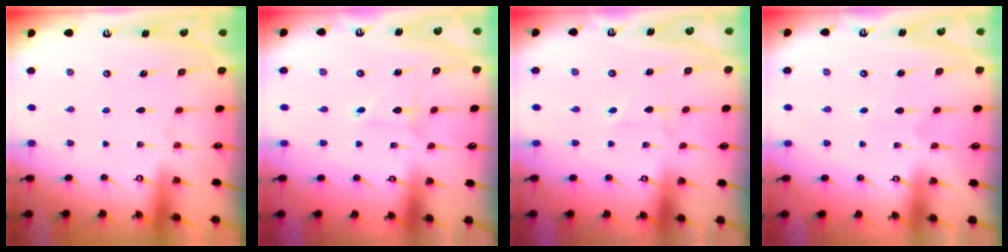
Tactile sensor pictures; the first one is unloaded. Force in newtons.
{"total": 0.7, "press": 0.7, "slide": 0.0}
{"total": 1.8, "press": 1.8, "slide": 0.2}
{"total": 1.9, "press": 1.9, "slide": 0.2}